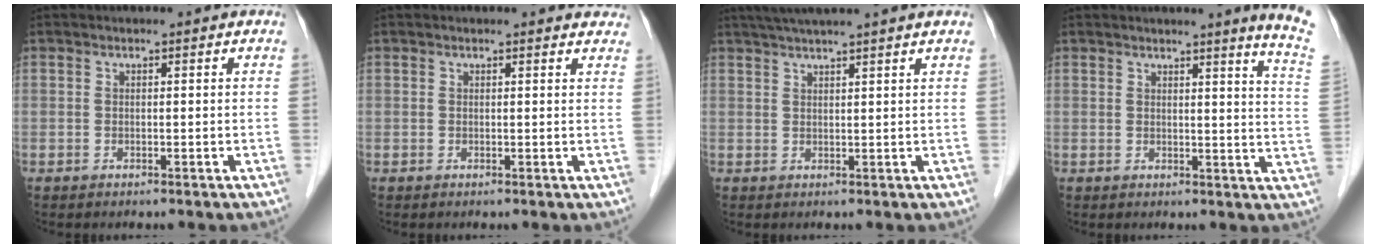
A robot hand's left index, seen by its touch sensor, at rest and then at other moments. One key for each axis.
{"total": 2.8, "fx": 2.7, "fy": 0.7, "fz": 0.4, "tx": -0.002, "ty": -0.004, "tz": 0.011}
{"total": 7.4, "fx": 6.2, "fy": -1.1, "fz": 4.0, "tx": -0.061, "ty": 0.029, "tz": 0.087}
{"total": 7.8, "fx": 6.3, "fy": -2.0, "fz": 4.1, "tx": -0.044, "ty": -0.061, "tz": 0.048}